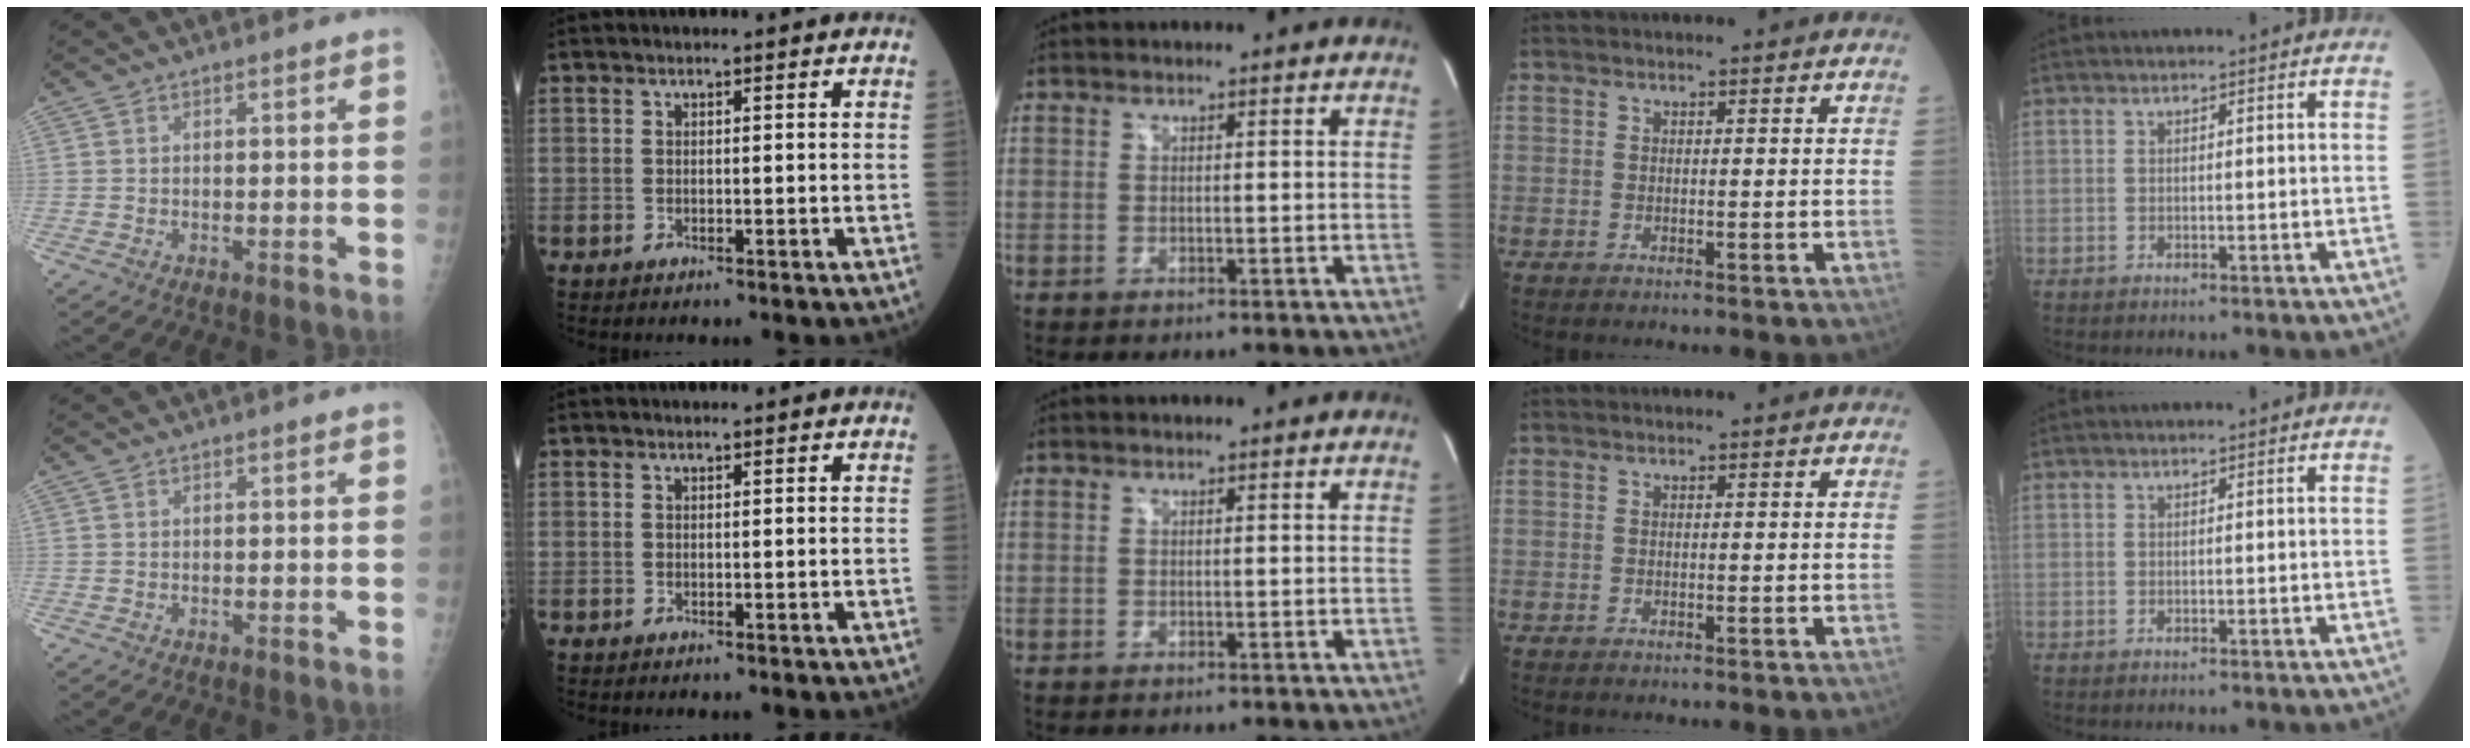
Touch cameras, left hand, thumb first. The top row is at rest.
{}